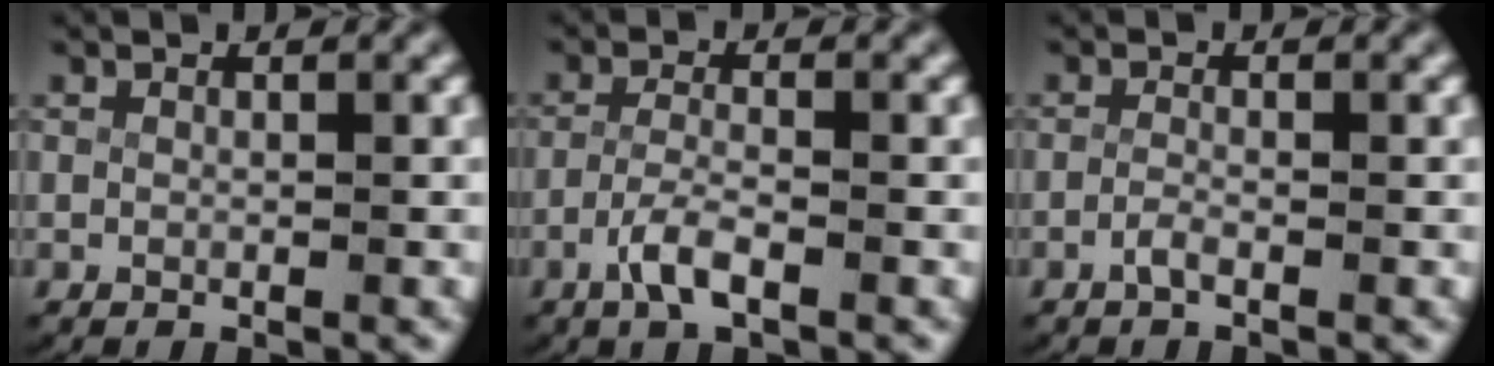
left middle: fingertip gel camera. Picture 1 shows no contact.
{"total": 3.1, "force": [-1.9, 0.7, 2.3], "torque": [-0.057, -0.011, -0.031]}
{"total": 1.2, "force": [-1.1, 0.0, 0.6], "torque": [-0.026, -0.009, -0.019]}